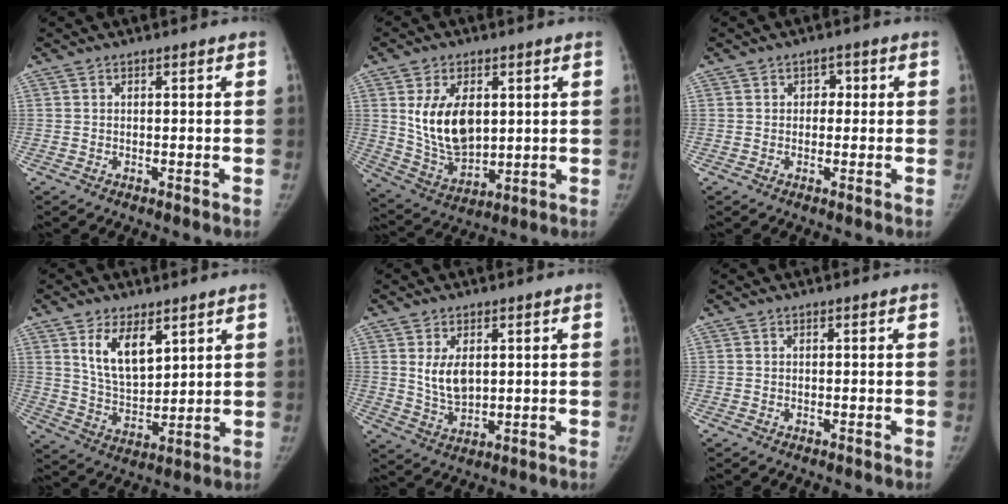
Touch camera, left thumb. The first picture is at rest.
{"total": 13.2, "force": [2.6, 8.1, 10.1], "torque": [-0.153, -0.020, 0.063]}
{"total": 2.3, "force": [0.3, 1.9, 1.2], "torque": [0.006, 0.006, -0.002]}
{"total": 10.4, "force": [5.3, 5.4, 7.2], "torque": [-0.103, -0.036, 0.107]}
{"total": 6.3, "force": [1.6, 3.7, 4.8], "torque": [-0.073, -0.015, 0.039]}
{"total": 0.0}